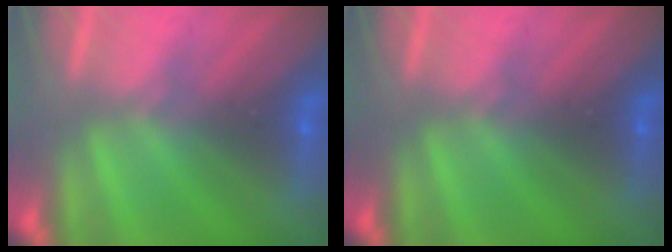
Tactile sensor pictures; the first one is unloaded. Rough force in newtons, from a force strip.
{"total": 0.0}